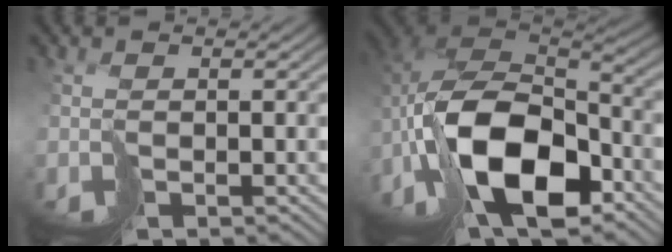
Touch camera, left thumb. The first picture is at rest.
{"total": 16.8, "force": [-7.2, 8.6, 12.5], "torque": [-0.255, -0.013, -0.132]}